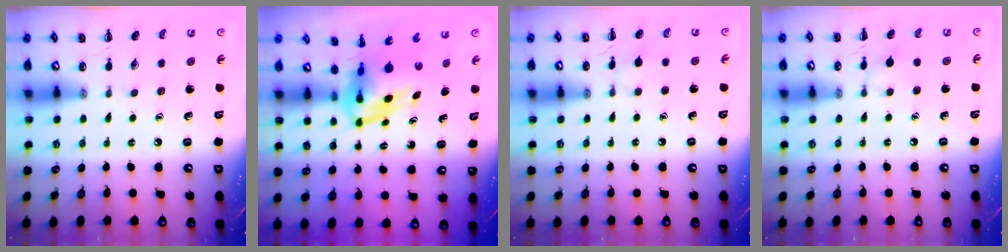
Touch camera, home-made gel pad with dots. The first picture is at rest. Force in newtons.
{"total": 5.0, "press": 4.8, "slide": 1.3}
{"total": 5.2, "press": 4.9, "slide": 1.5}
{"total": 4.1, "press": 3.9, "slide": 1.3}